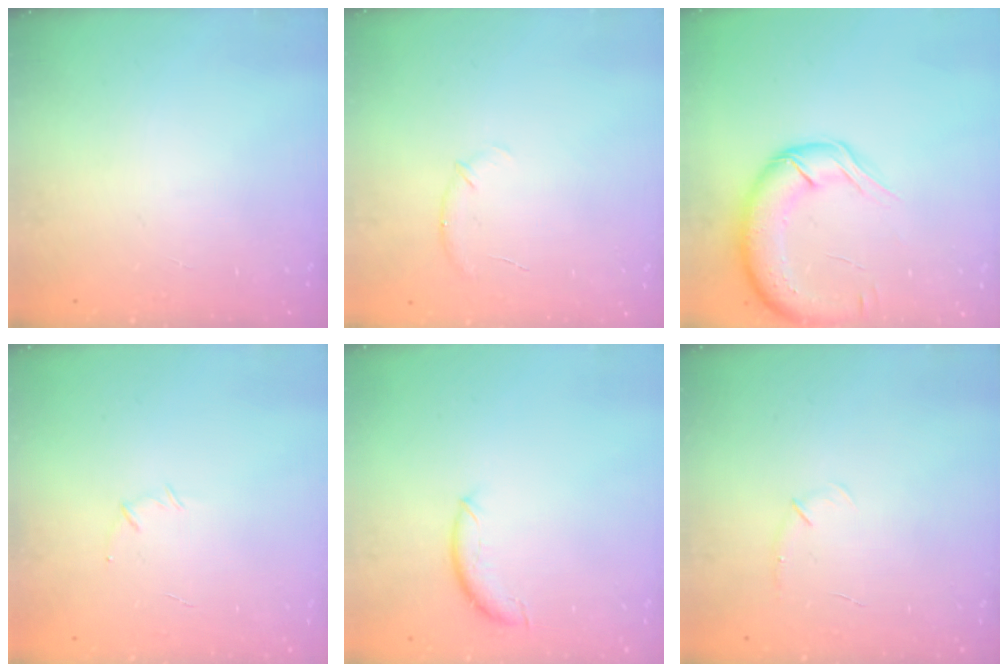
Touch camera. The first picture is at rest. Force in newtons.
{"total": 6.9, "press": 6.7, "slide": 1.8}
{"total": 14.4, "press": 14.0, "slide": 3.5}
{"total": 4.1, "press": 4.0, "slide": 1.0}
{"total": 7.8, "press": 7.8, "slide": 0.5}
{"total": 4.1, "press": 4.0, "slide": 1.0}